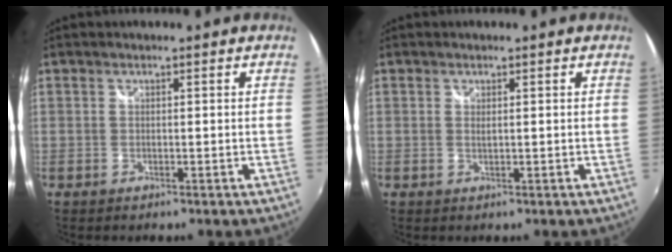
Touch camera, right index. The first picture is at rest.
{"total": 0.6, "force": [0.2, 0.1, 0.5], "torque": [-0.010, 0.000, 0.004]}